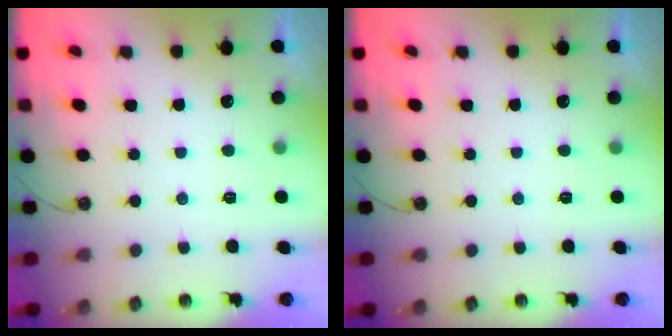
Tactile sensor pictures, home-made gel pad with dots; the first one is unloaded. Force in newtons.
{"total": 0.0}